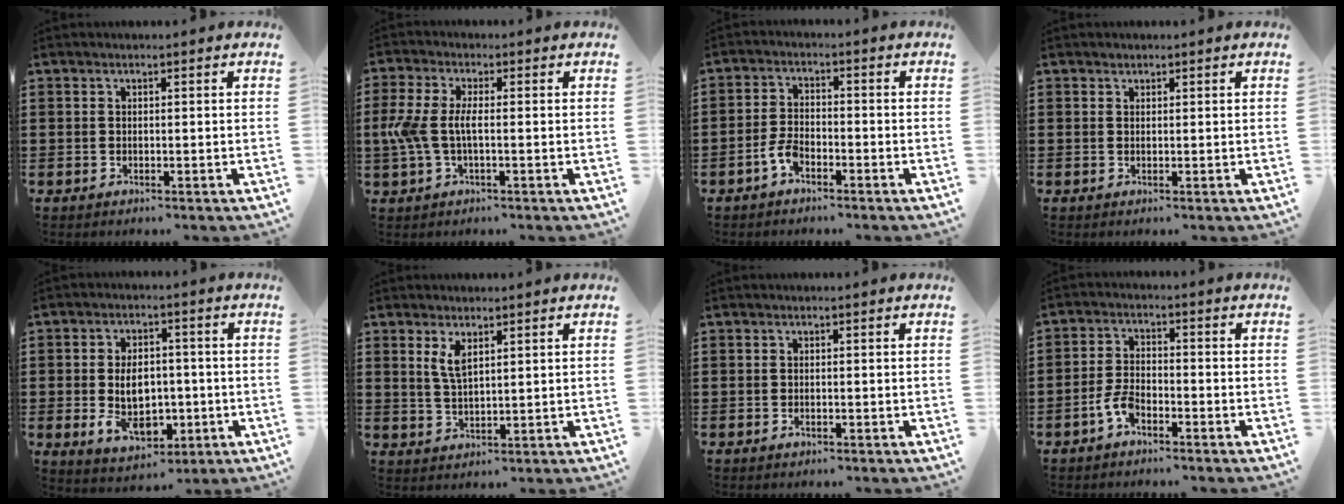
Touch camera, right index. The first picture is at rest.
{"total": 5.3, "force": [-0.7, 2.1, 4.8], "torque": [-0.130, -0.009, -0.026]}
{"total": 3.5, "force": [-2.2, 1.4, 2.4], "torque": [-0.065, -0.006, -0.046]}
{"total": 0.6, "force": [0.6, 0.2, 0.0], "torque": [0.000, -0.001, 0.012]}
{"total": 8.2, "force": [-1.1, 5.4, 6.1], "torque": [-0.093, -0.004, -0.025]}
{"total": 3.4, "force": [1.8, 1.1, 2.6], "torque": [-0.057, 0.003, 0.032]}
{"total": 0.5, "force": [-0.3, 0.2, 0.4], "torque": [-0.008, -0.005, -0.005]}
{"total": 4.0, "force": [-2.5, 1.6, 2.7], "torque": [-0.076, -0.006, -0.053]}